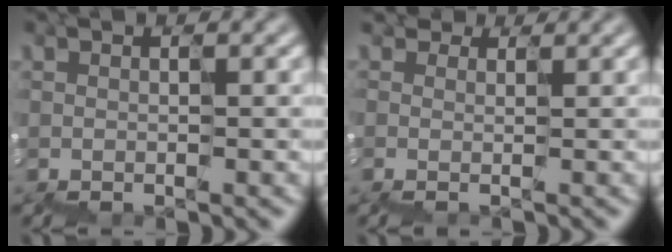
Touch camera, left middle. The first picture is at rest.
{"total": 2.9, "force": [2.1, 1.7, 1.0], "torque": [-0.021, 0.019, 0.035]}